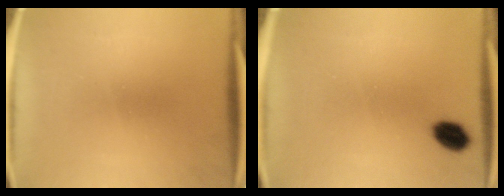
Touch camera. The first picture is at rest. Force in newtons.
{"total": 5.1}